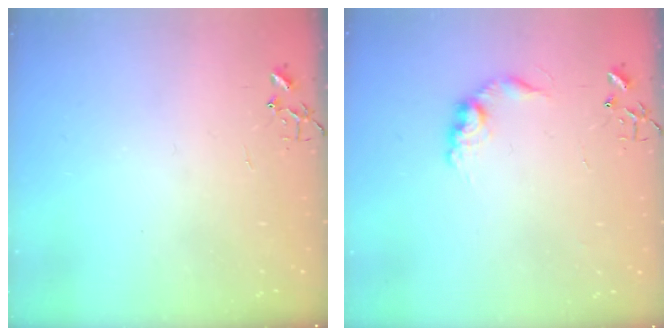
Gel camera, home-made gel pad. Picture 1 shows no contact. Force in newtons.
{"total": 9.2, "press": 9.2, "slide": 0.5}